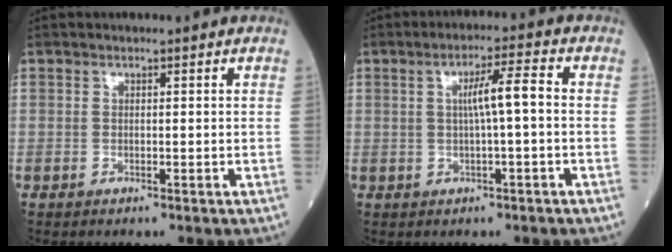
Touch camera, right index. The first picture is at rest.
{"total": 5.0, "force": [0.2, 0.0, 5.0], "torque": [-0.086, 0.009, 0.004]}